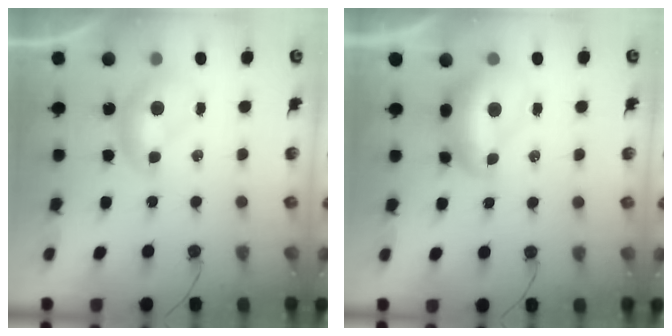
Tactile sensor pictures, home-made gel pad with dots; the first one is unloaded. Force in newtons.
{"total": 2.9, "press": 2.8, "slide": 0.7}